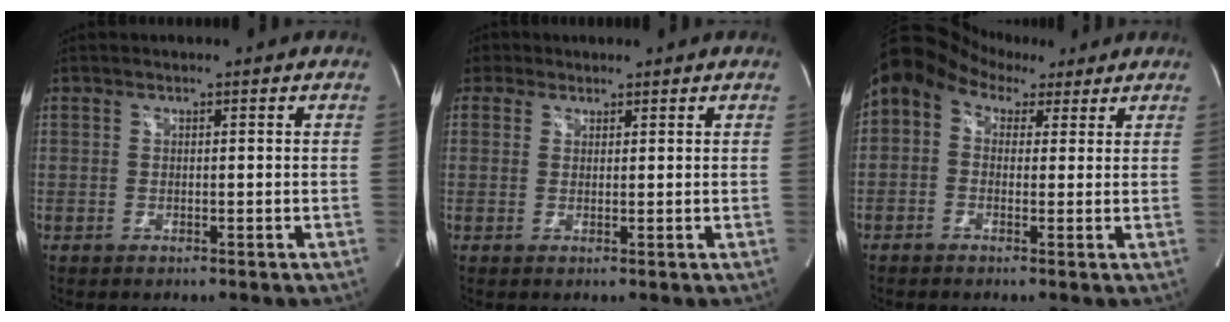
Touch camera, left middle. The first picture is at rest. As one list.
[{"total": 2.5, "force": [1.7, 1.9, -0.2], "torque": [0.004, 0.014, 0.027]}, {"total": 8.4, "force": [4.4, 5.8, 4.3], "torque": [-0.080, 0.061, 0.069]}]